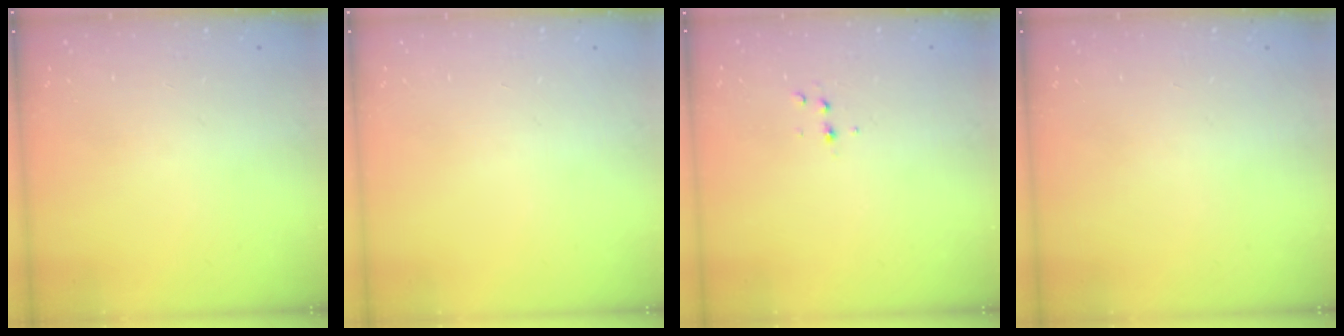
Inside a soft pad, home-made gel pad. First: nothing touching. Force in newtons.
{"total": 0.0}
{"total": 4.0, "press": 3.9, "slide": 1.0}
{"total": 0.0}